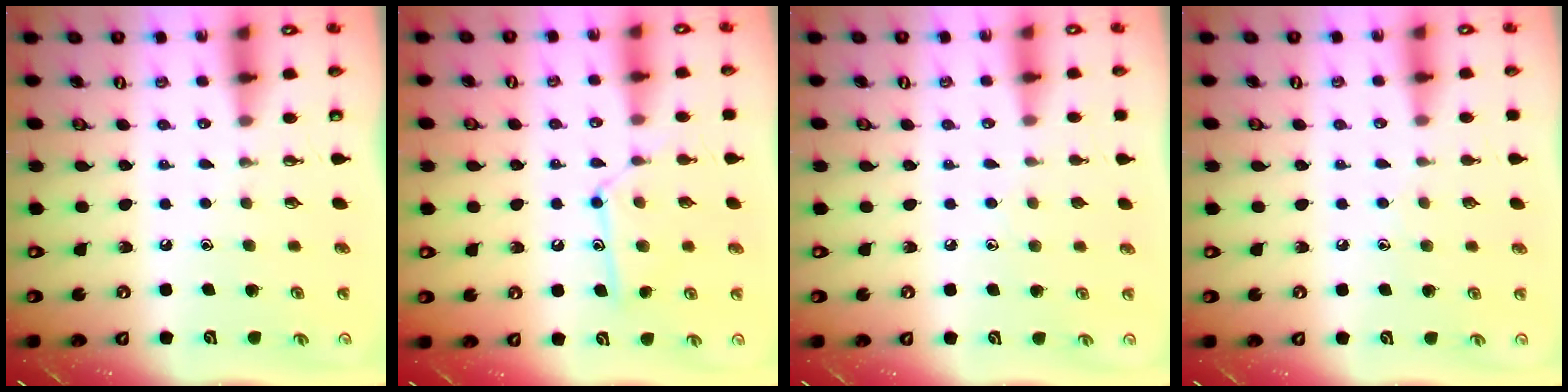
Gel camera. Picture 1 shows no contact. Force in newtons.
{"total": 12.5, "press": 12.5, "slide": 0.9}
{"total": 5.2, "press": 5.2, "slide": 0.3}
{"total": 4.9, "press": 4.8, "slide": 0.6}